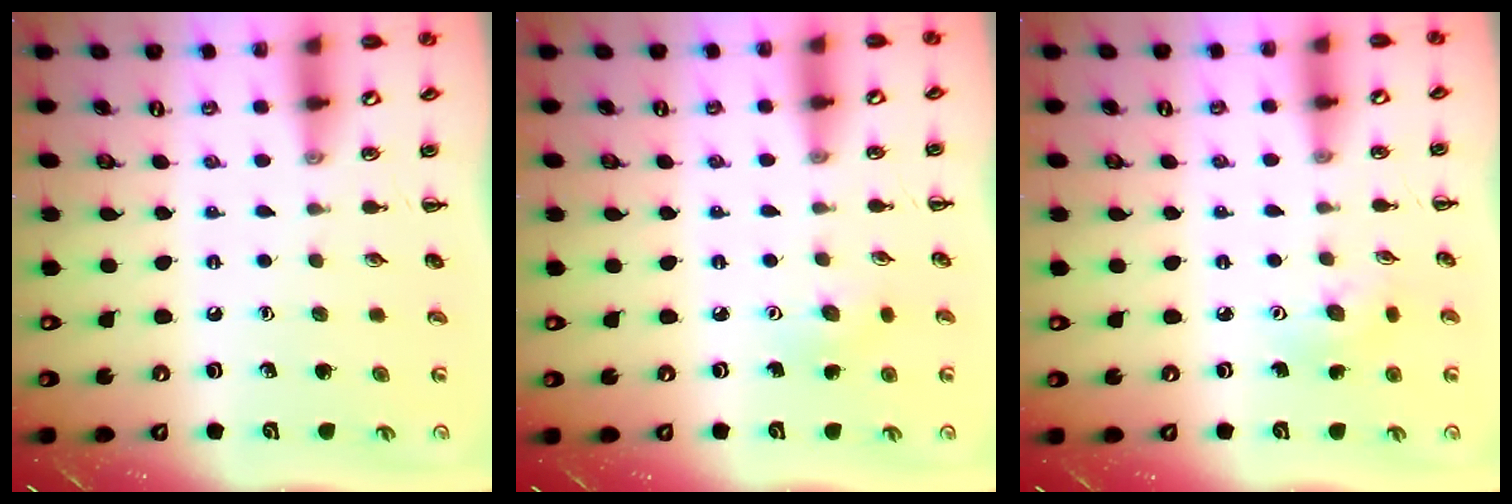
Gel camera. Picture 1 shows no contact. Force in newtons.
{"total": 3.6, "press": 3.5, "slide": 0.9}
{"total": 3.3, "press": 3.2, "slide": 0.9}